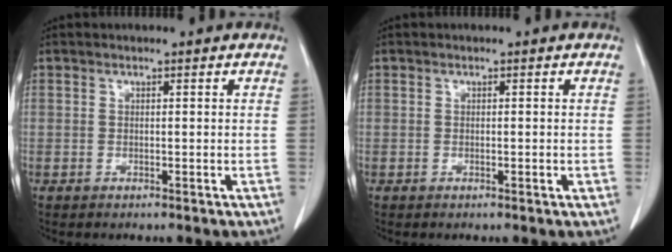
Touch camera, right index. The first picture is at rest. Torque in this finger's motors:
{"motor_torque": [-0.03, 0.04, 0.00, 0.00]}